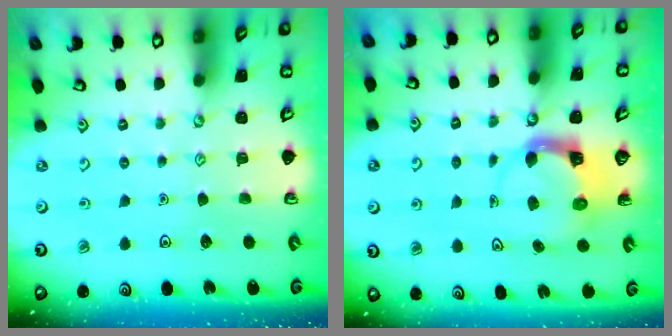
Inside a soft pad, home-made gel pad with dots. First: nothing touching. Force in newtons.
{"total": 3.9, "press": 3.8, "slide": 0.5}